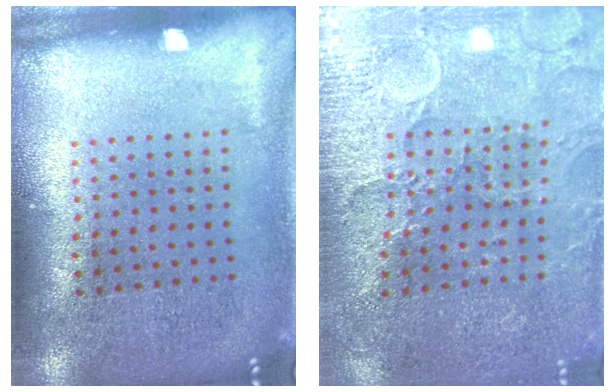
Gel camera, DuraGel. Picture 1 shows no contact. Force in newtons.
{"total": 3.3, "press": 3.2, "slide": 0.7}